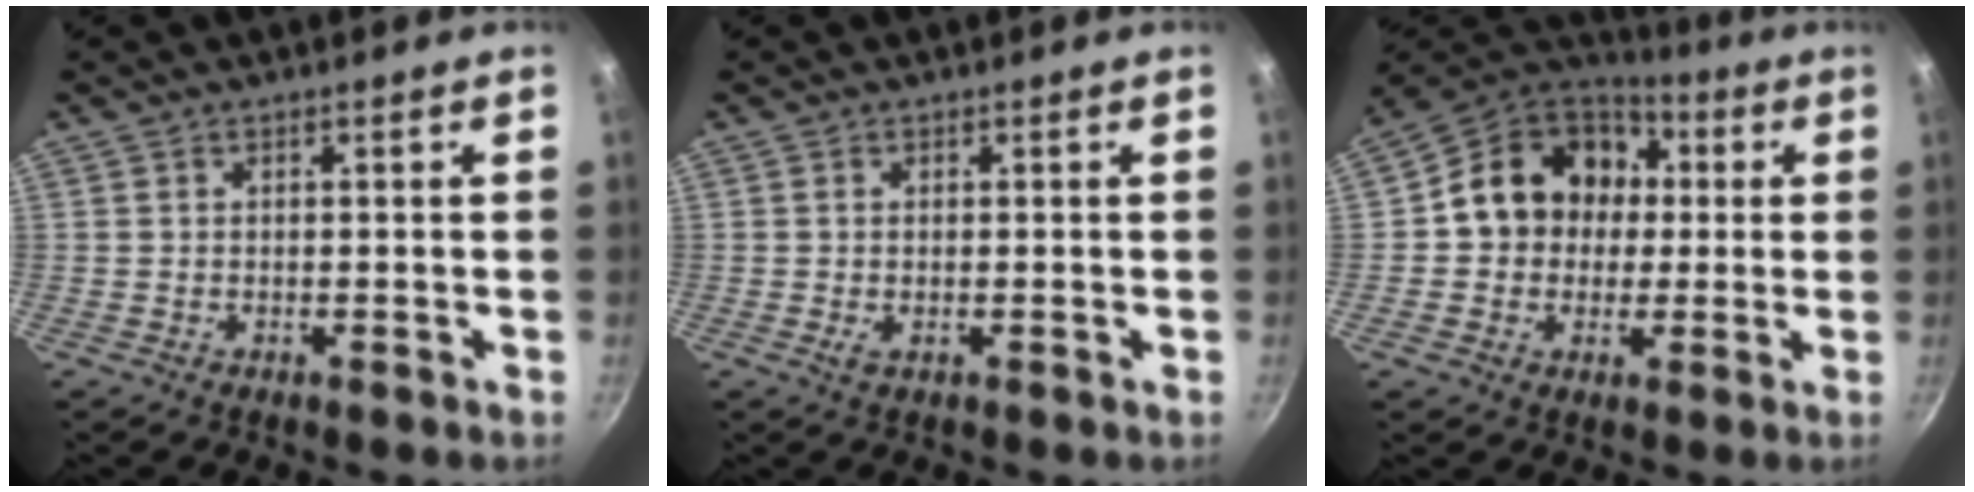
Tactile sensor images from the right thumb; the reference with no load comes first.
{"total": 1.3, "force": [-0.1, 0.5, 1.2], "torque": [-0.024, -0.003, -0.003]}
{"total": 15.8, "force": [1.7, 13.6, 7.8], "torque": [-0.095, 0.030, 0.011]}